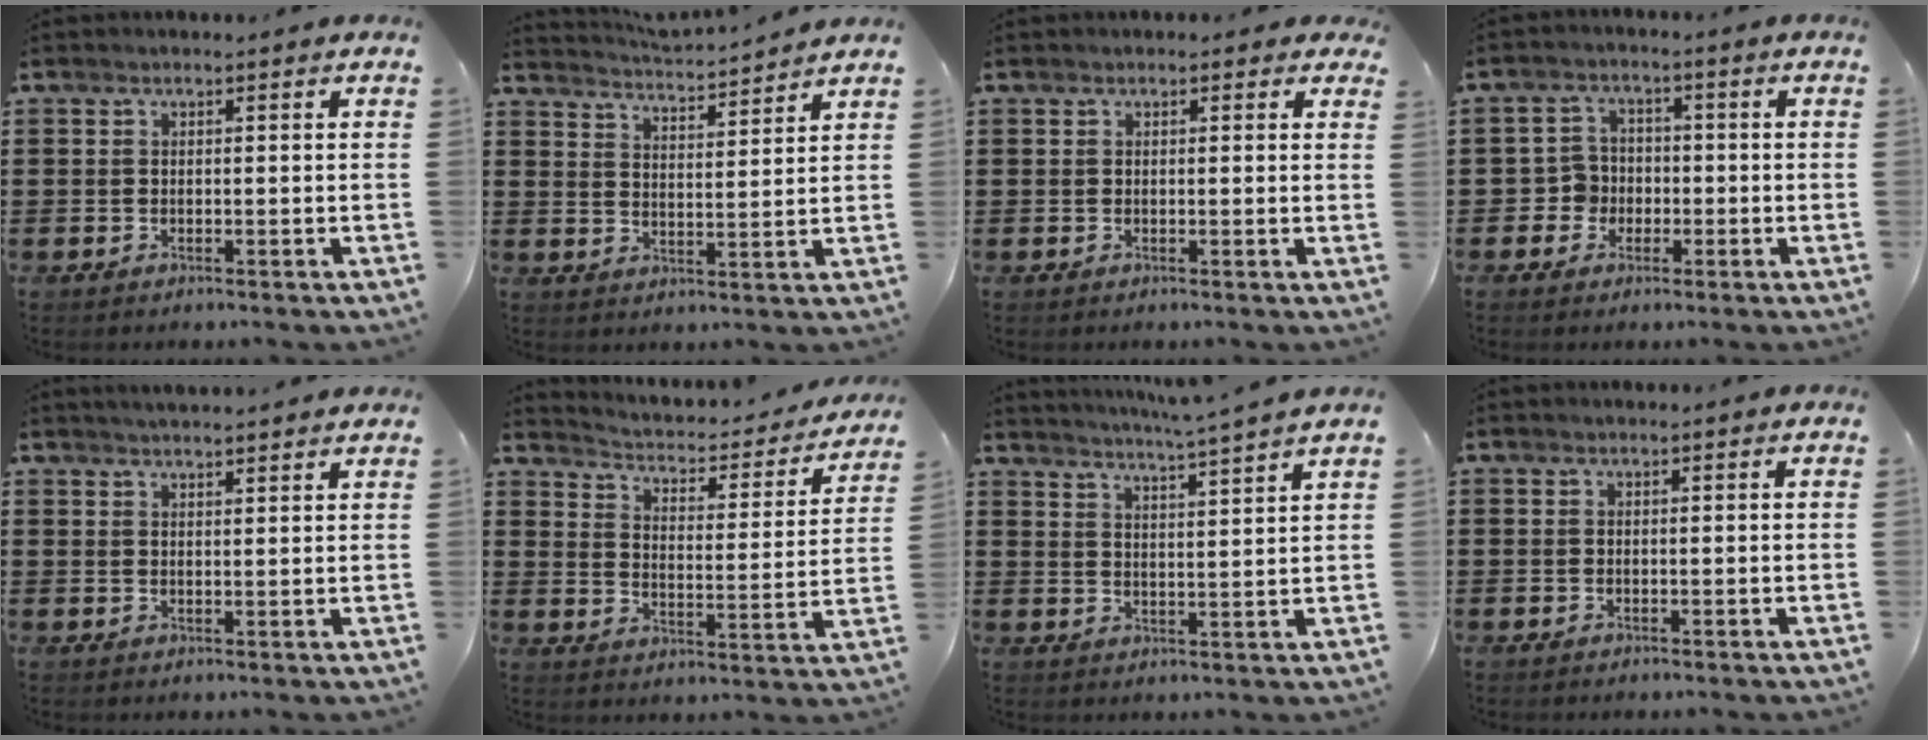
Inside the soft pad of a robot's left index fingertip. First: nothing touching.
{"total": 3.3, "force": [3.3, -0.5, 0.0], "torque": [-0.019, -0.029, 0.052]}
{"total": 0.7, "force": [0.3, 0.5, 0.3], "torque": [-0.007, 0.007, 0.005]}
{"total": 4.0, "force": [-1.4, 3.6, 0.9], "torque": [-0.039, 0.004, -0.033]}
{"total": 2.2, "force": [2.2, -0.3, 0.1], "torque": [-0.008, -0.004, 0.041]}
{"total": 2.0, "force": [1.8, 0.5, 0.5], "torque": [-0.028, -0.025, 0.019]}
{"total": 4.1, "force": [3.8, -1.3, 1.0], "torque": [-0.034, -0.028, 0.061]}
{"total": 0.0}